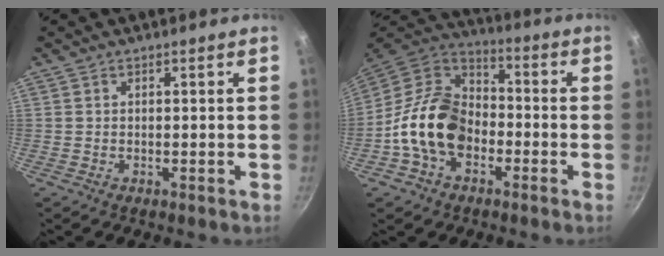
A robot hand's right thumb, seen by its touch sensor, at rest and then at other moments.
{"total": 16.3, "force": [-4.6, 11.4, 10.8], "torque": [-0.156, 0.045, -0.106]}